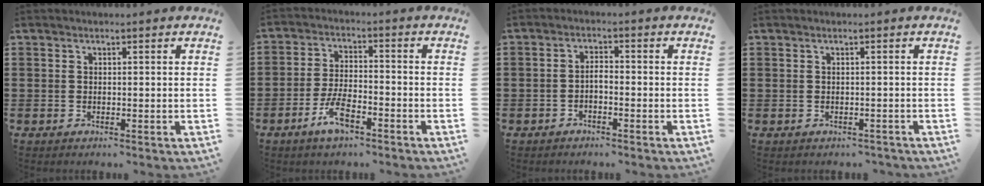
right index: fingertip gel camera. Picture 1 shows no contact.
{"total": 5.4, "force": [-3.2, 1.9, 3.9], "torque": [-0.091, 0.001, -0.065]}
{"total": 1.5, "force": [-1.0, 0.3, 1.0], "torque": [-0.024, 0.000, -0.020]}
{"total": 0.7, "force": [-0.6, 0.4, 0.0], "torque": [-0.003, 0.000, -0.012]}